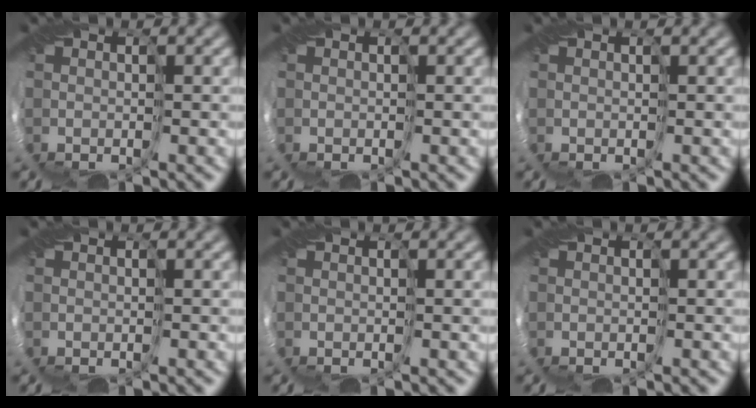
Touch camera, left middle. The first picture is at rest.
{"total": 0.0}
{"total": 0.5, "force": [0.5, -0.3, 0.0], "torque": [0.000, 0.005, 0.006]}
{"total": 0.0}
{"total": 0.7, "force": [0.3, -0.2, 0.6], "torque": [-0.005, 0.004, 0.004]}
{"total": 0.0}